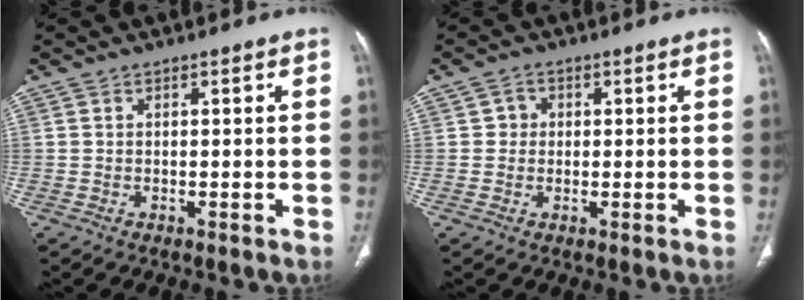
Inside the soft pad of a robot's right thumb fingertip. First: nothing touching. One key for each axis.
{"total": 2.4, "fx": 0.3, "fy": 2.2, "fz": 0.7, "tx": 0.005, "ty": 0.005, "tz": 0.001}